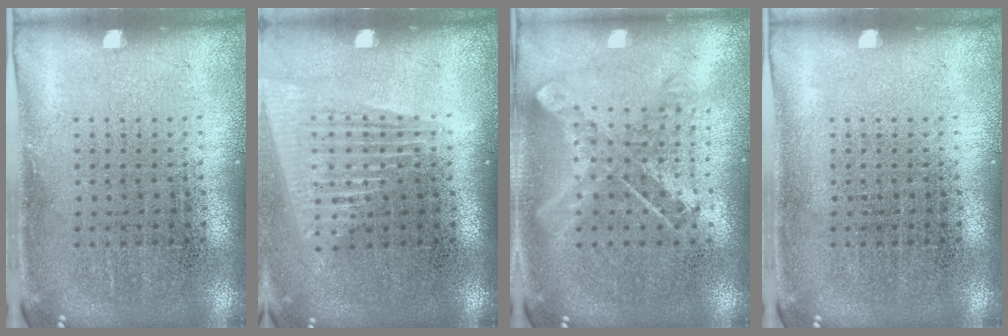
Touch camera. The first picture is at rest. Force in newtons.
{"total": 1.6, "press": 1.4, "slide": 0.7}
{"total": 0.9, "press": 0.9, "slide": 0.2}
{"total": 0.0}